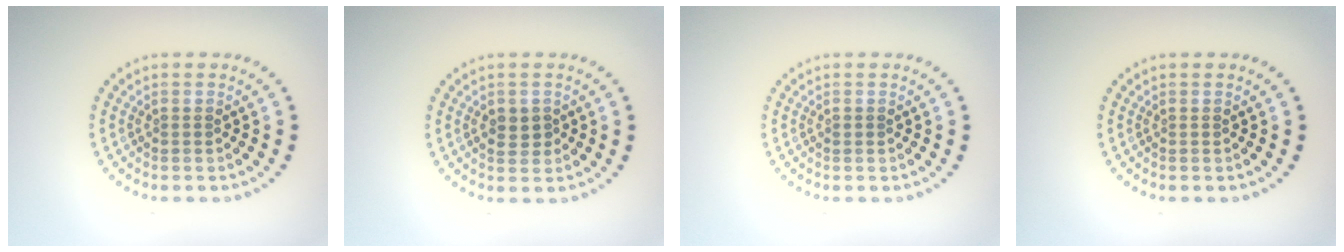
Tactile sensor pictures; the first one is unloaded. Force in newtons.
{"total": 1.9, "press": 1.9, "slide": 0.3}
{"total": 0.5, "press": 0.5, "slide": 0.1}
{"total": 0.0}